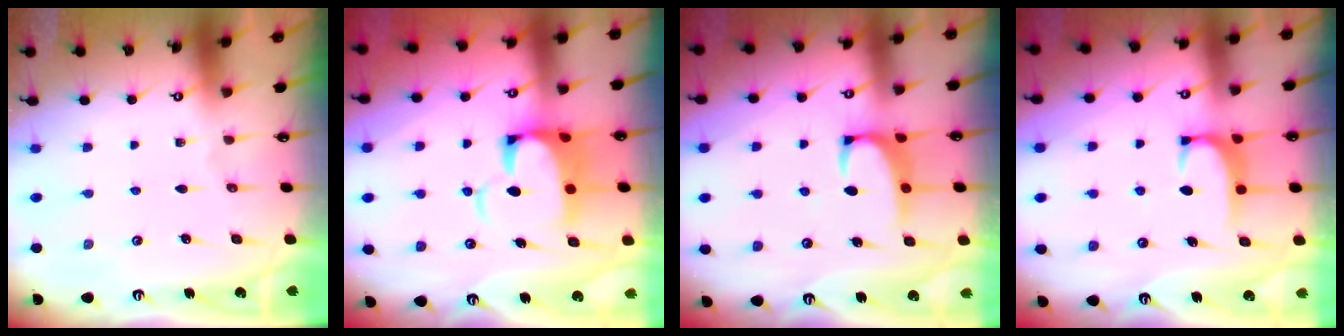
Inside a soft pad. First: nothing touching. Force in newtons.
{"total": 5.7, "press": 5.5, "slide": 1.4}
{"total": 2.4, "press": 2.3, "slide": 0.8}
{"total": 1.8, "press": 1.7, "slide": 0.5}